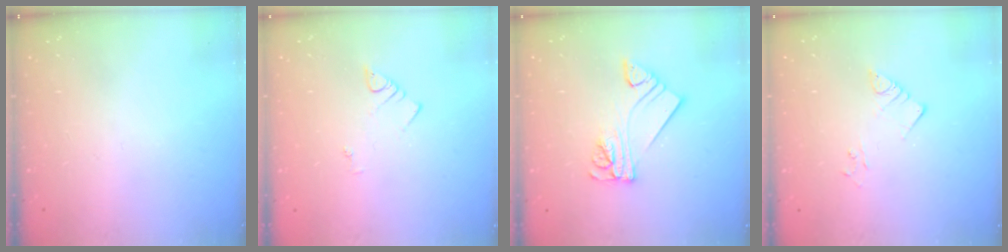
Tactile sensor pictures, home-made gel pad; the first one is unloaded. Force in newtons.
{"total": 2.1, "press": 2.1, "slide": 0.4}
{"total": 9.7, "press": 9.7, "slide": 0.9}
{"total": 2.2, "press": 2.2, "slide": 0.2}